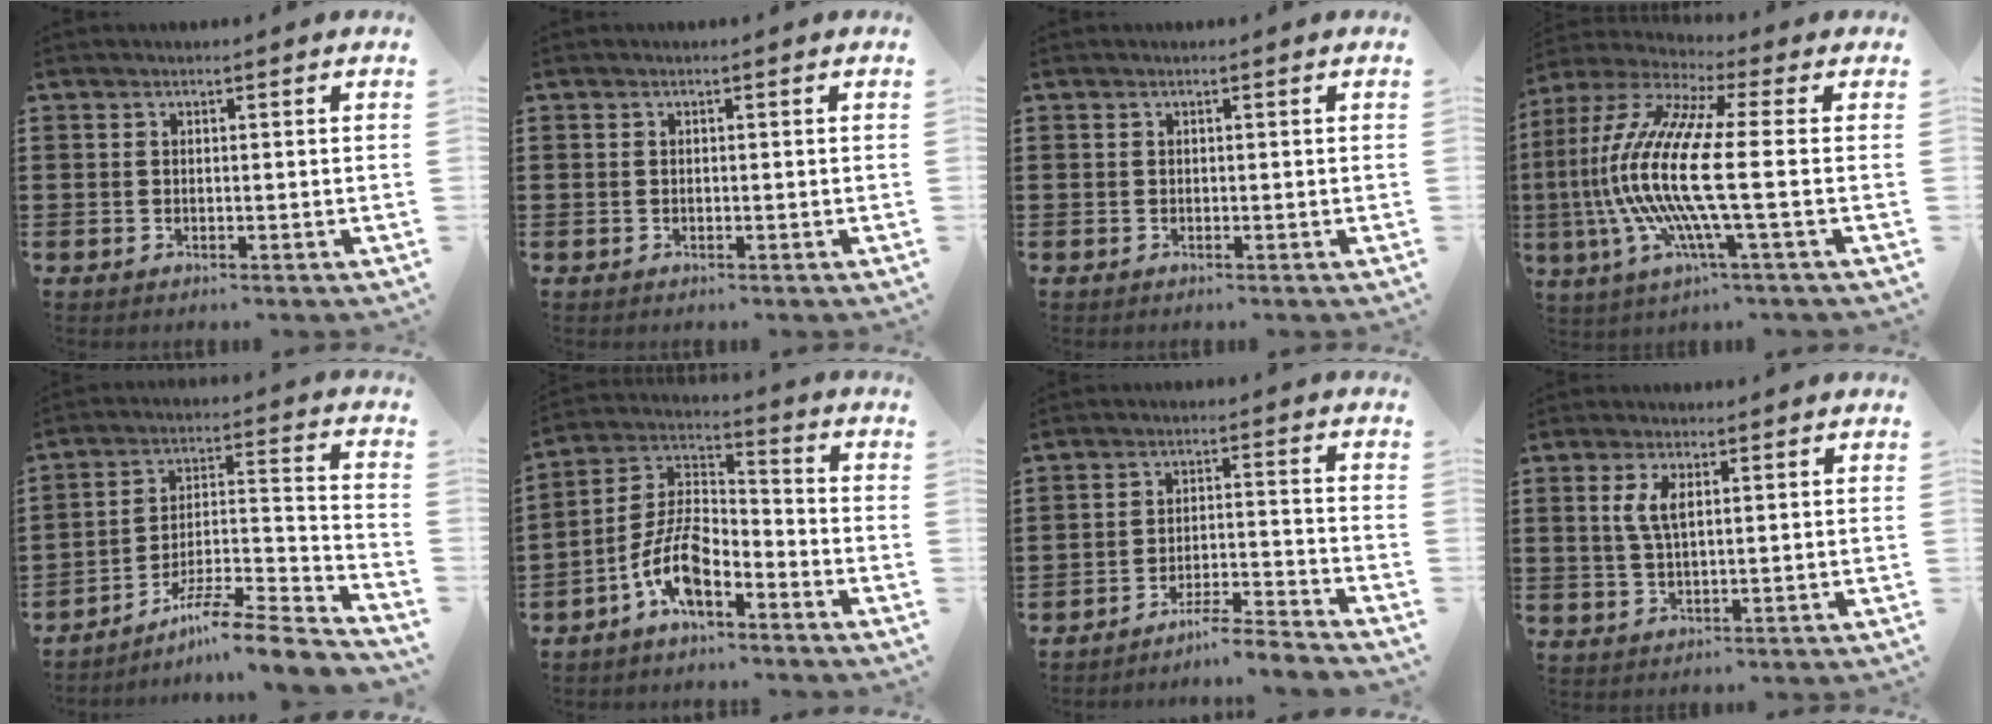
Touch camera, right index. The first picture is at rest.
{"total": 0.0}
{"total": 0.0}
{"total": 14.8, "force": [-2.2, 2.0, 14.5], "torque": [-0.338, -0.022, -0.062]}
{"total": 7.6, "force": [-6.2, 0.2, 4.4], "torque": [-0.068, -0.006, -0.124]}
{"total": 9.1, "force": [-5.3, 3.7, 6.4], "torque": [-0.156, -0.009, -0.106]}
{"total": 5.2, "force": [-5.0, -0.3, 1.5], "torque": [-0.027, -0.005, -0.099]}
{"total": 3.9, "force": [1.2, 1.5, 3.4], "torque": [-0.072, 0.007, 0.019]}